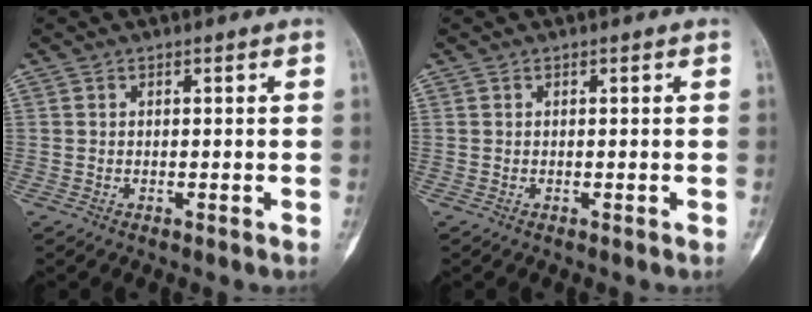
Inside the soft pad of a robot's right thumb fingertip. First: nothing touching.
{"total": 0.0}